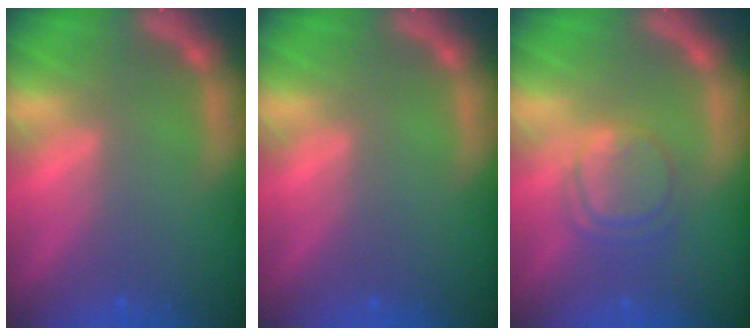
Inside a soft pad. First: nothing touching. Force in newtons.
{"total": 0.0}
{"total": 4.5}